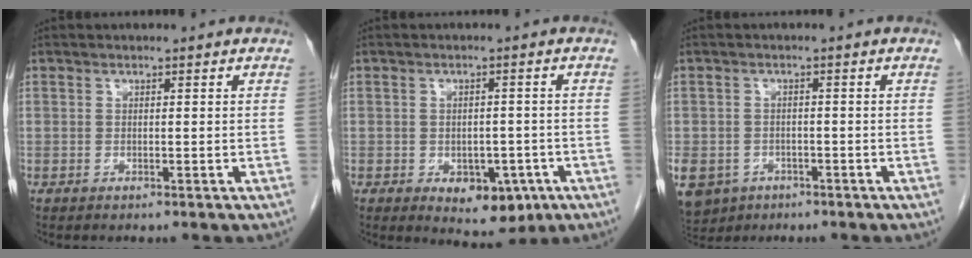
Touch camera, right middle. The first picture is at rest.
{"total": 6.5, "force": [-2.7, 3.7, 4.5], "torque": [-0.050, 0.000, -0.023]}
{"total": 10.6, "force": [-5.4, 8.3, 3.7], "torque": [-0.109, -0.004, -0.077]}